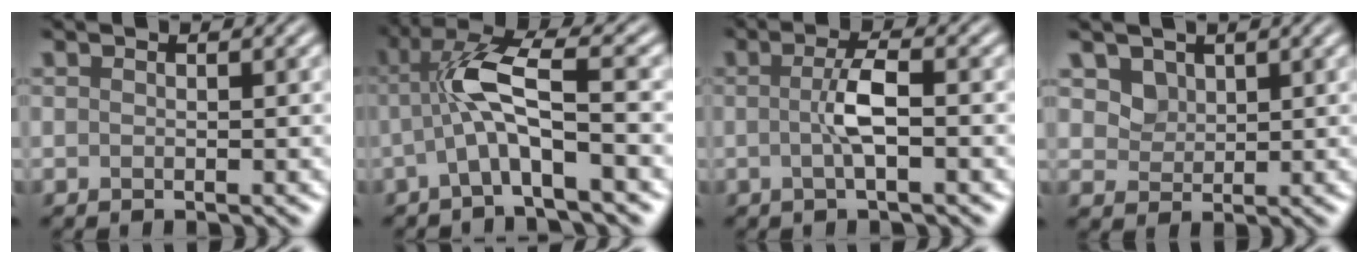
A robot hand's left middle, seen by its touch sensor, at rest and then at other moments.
{"total": 5.2, "force": [-1.2, 0.8, 5.0], "torque": [-0.107, 0.022, -0.028]}
{"total": 2.7, "force": [-0.3, 0.3, 2.7], "torque": [-0.057, 0.007, -0.008]}
{"total": 2.1, "force": [1.2, 1.5, 0.7], "torque": [-0.025, -0.016, 0.039]}